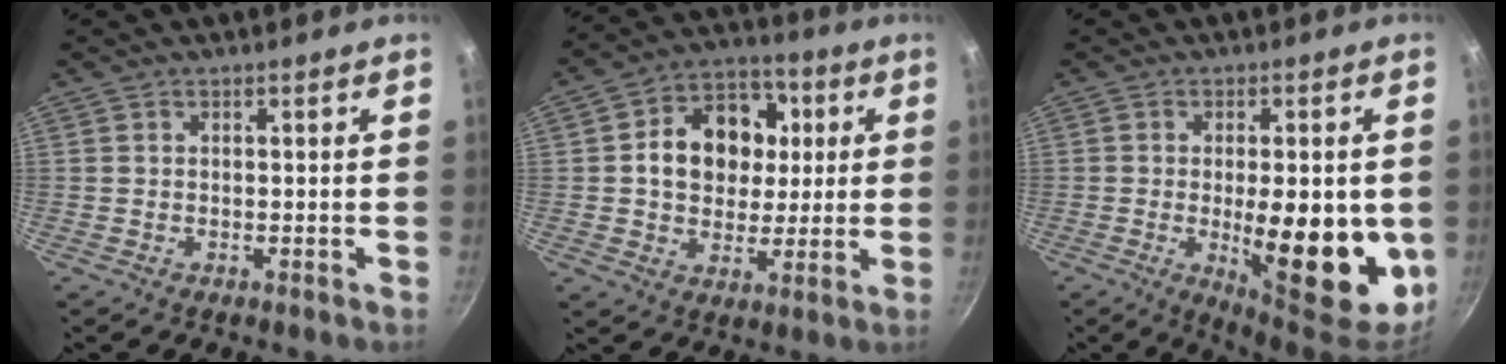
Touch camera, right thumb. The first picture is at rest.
{"total": 15.2, "force": [2.4, 12.0, 9.1], "torque": [-0.105, 0.016, 0.028]}
{"total": 18.0, "force": [-2.5, 6.8, 16.5], "torque": [-0.204, -0.012, -0.024]}